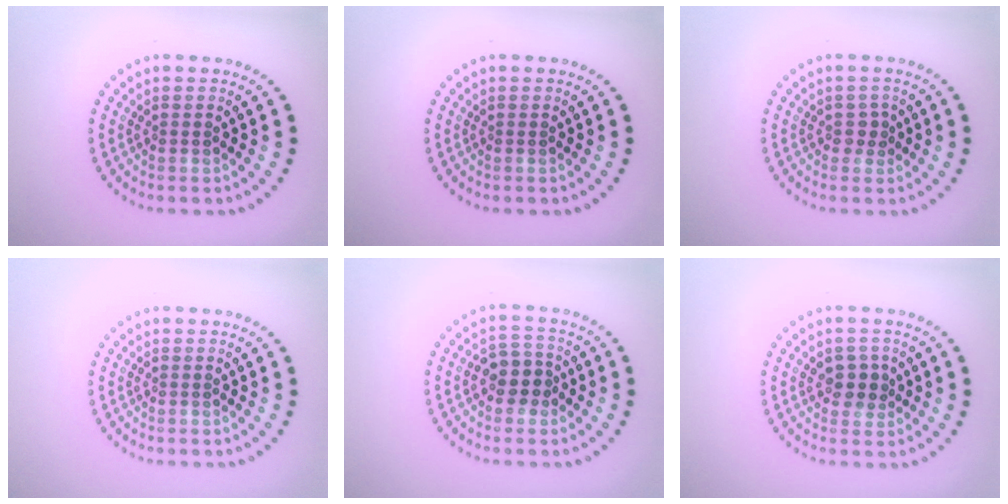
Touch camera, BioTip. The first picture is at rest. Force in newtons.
{"total": 0.0}
{"total": 1.0, "press": 0.9, "slide": 0.4}
{"total": 0.0}
{"total": 2.9, "press": 2.8, "slide": 1.0}
{"total": 2.4, "press": 2.3, "slide": 0.8}